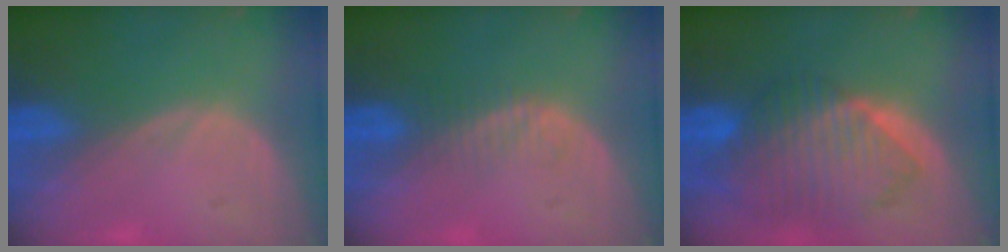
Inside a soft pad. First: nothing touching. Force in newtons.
{"total": 2.3, "press": 2.3, "slide": 0.3}
{"total": 10.3, "press": 9.0, "slide": 5.1}